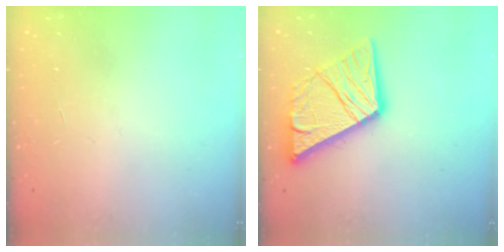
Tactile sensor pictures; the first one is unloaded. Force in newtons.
{"total": 16.2, "press": 16.1, "slide": 1.8}